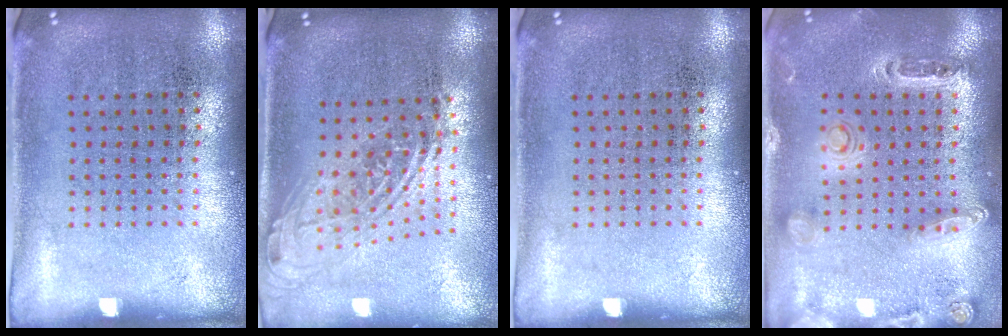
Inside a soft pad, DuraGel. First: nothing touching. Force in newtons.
{"total": 1.9, "press": 1.5, "slide": 1.2}
{"total": 0.0}
{"total": 1.4, "press": 1.4, "slide": 0.3}